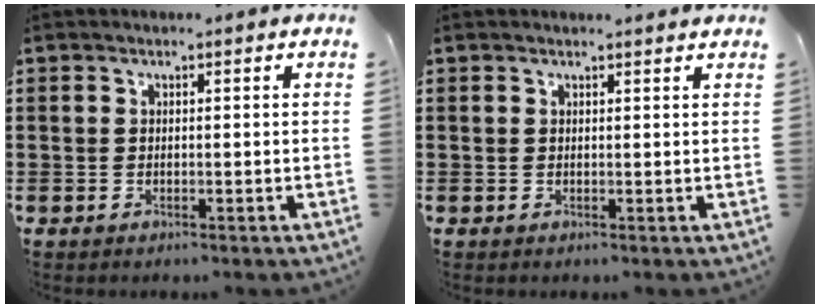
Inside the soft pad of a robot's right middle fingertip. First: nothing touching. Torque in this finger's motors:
{"motor_torque": [-0.67, -0.50, -0.11, -0.03]}